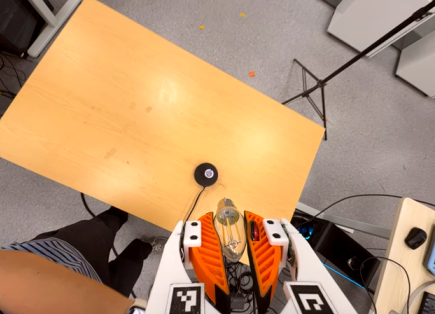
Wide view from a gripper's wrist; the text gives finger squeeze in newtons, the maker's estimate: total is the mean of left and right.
{"total": 20.3, "left": 25.4, "right": 15.2}